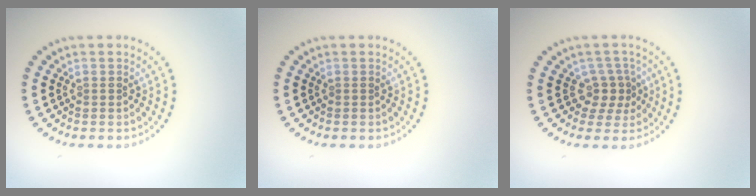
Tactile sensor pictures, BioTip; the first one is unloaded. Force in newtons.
{"total": 0.0}
{"total": 2.4, "press": 1.7, "slide": 1.7}